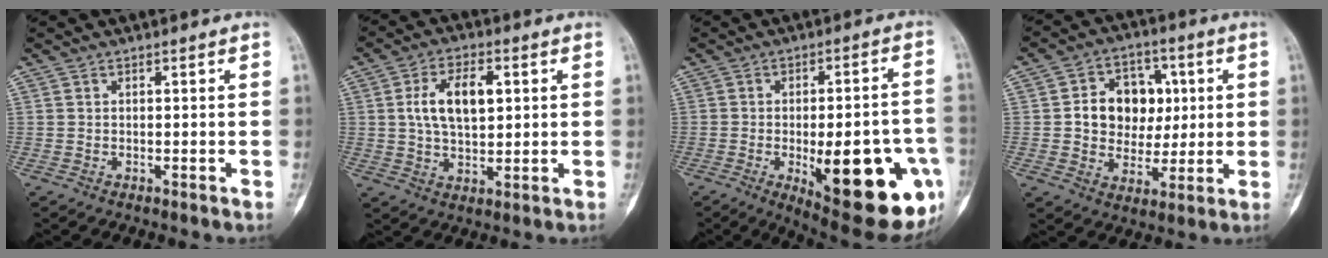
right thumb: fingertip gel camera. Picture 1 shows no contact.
{"total": 10.1, "force": [2.1, 5.5, 8.3], "torque": [-0.139, 0.002, 0.038]}
{"total": 24.1, "force": [-7.2, 8.2, 21.5], "torque": [-0.234, 0.004, -0.074]}
{"total": 12.6, "force": [1.7, 10.1, 7.2], "torque": [-0.057, 0.009, 0.031]}